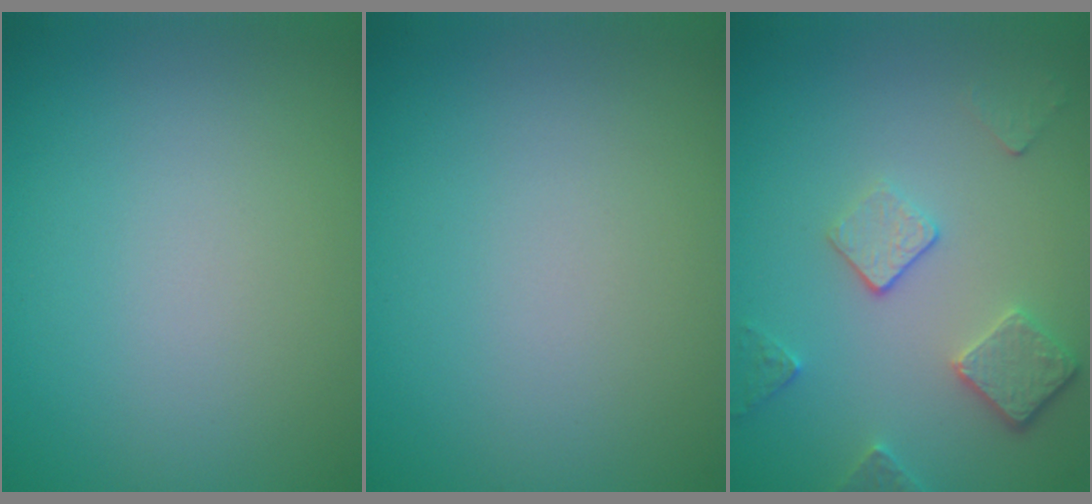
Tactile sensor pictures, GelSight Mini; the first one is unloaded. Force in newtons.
{"total": 0.0}
{"total": 3.5, "press": 2.8, "slide": 2.0}